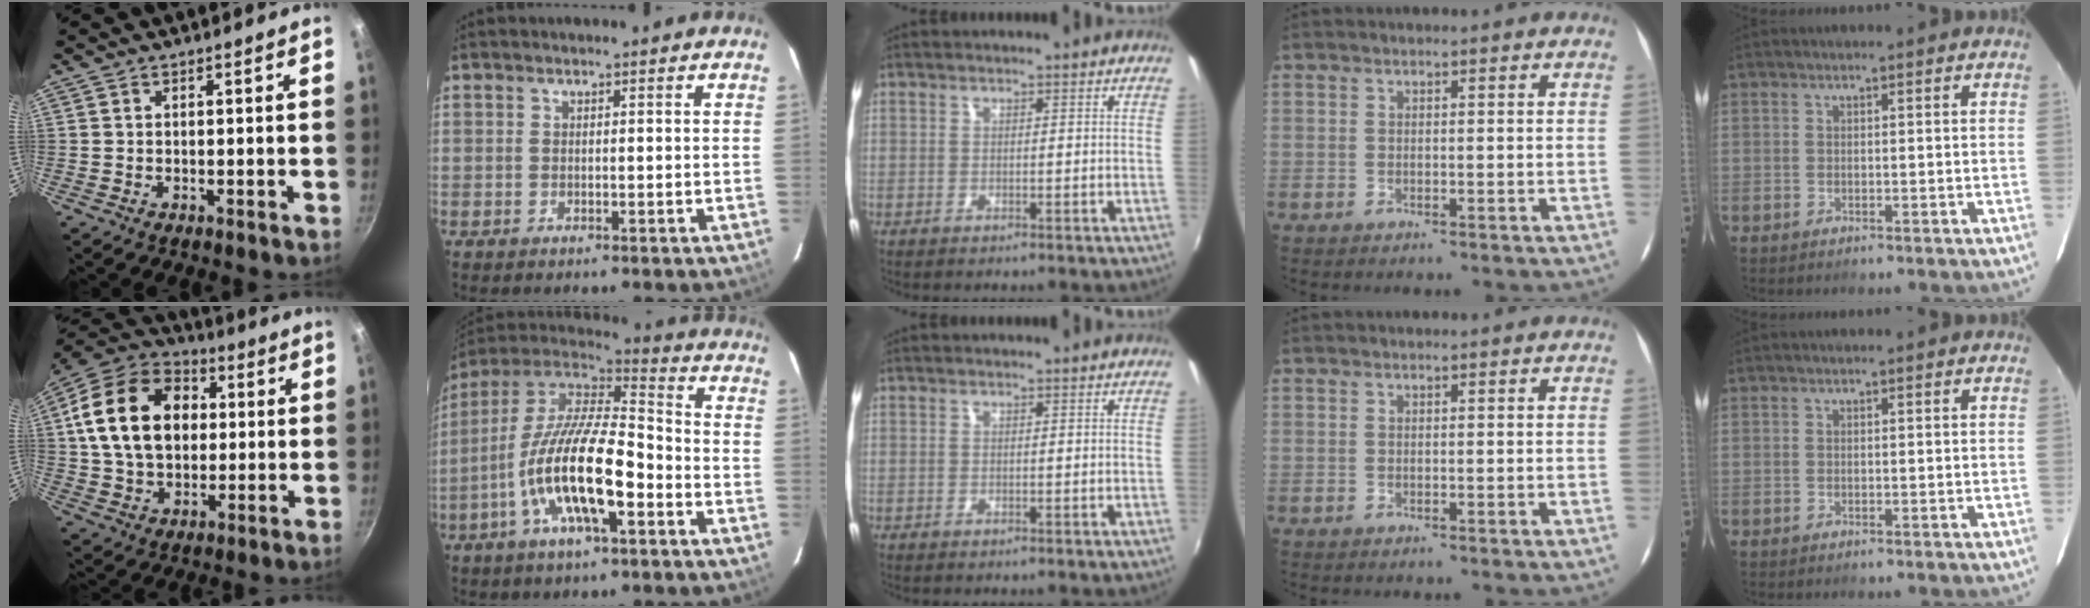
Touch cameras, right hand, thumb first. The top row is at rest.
{"thumb": {"total": 21.3, "force": [3.4, 15.3, 14.4], "torque": [-0.231, 0.023, 0.051]}, "index": {"total": 19.3, "force": [-6.9, 5.9, 17.0], "torque": [-0.327, -0.016, -0.137]}}